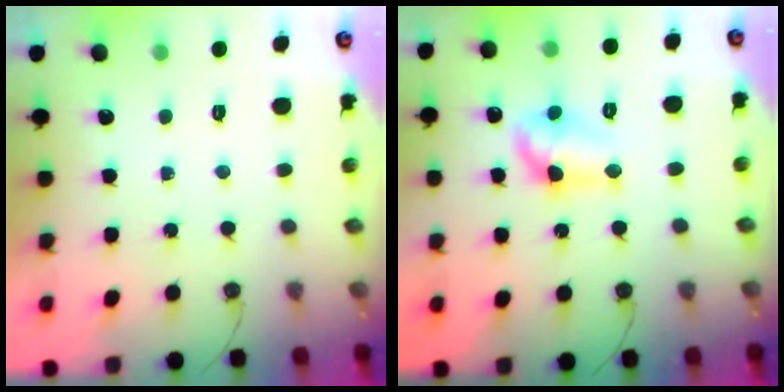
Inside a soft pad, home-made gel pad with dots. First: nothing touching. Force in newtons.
{"total": 10.6, "press": 10.6, "slide": 0.8}